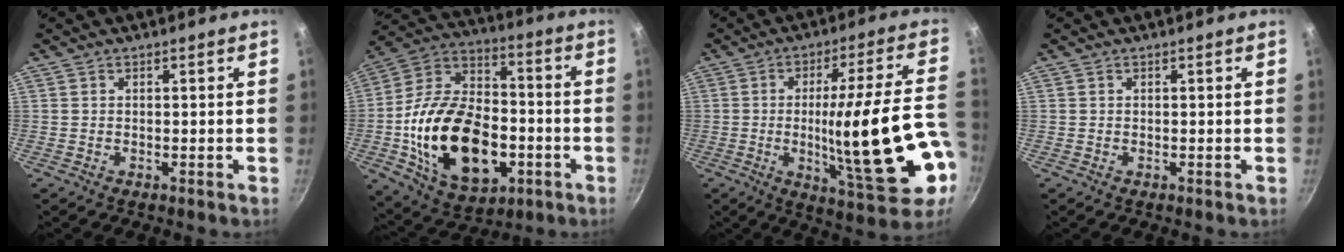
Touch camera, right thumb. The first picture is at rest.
{"total": 26.3, "force": [-5.6, 16.7, 19.5], "torque": [-0.324, 0.038, -0.091]}
{"total": 23.4, "force": [-4.2, 5.3, 22.4], "torque": [-0.312, 0.016, -0.041]}
{"total": 0.0}